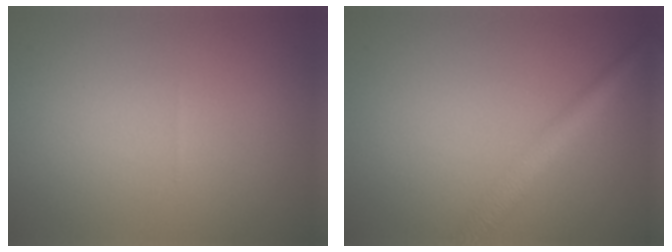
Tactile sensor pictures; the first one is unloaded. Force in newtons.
{"total": 2.8, "press": 2.8, "slide": 0.1}